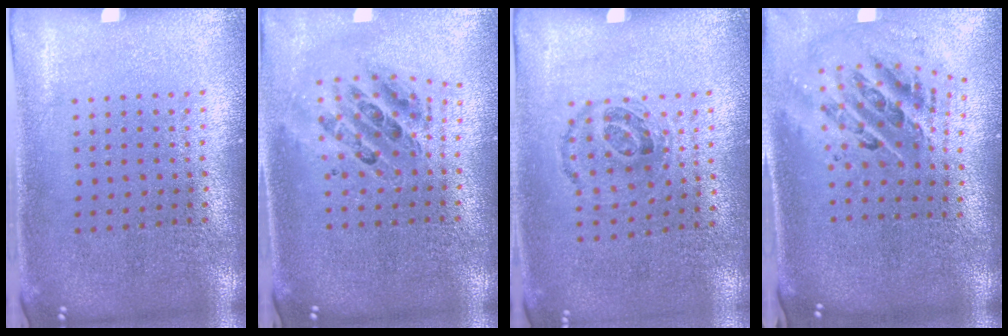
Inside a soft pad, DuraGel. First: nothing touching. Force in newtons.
{"total": 0.9, "press": 0.9, "slide": 0.2}
{"total": 0.9, "press": 0.7, "slide": 0.6}
{"total": 1.9, "press": 1.4, "slide": 1.3}